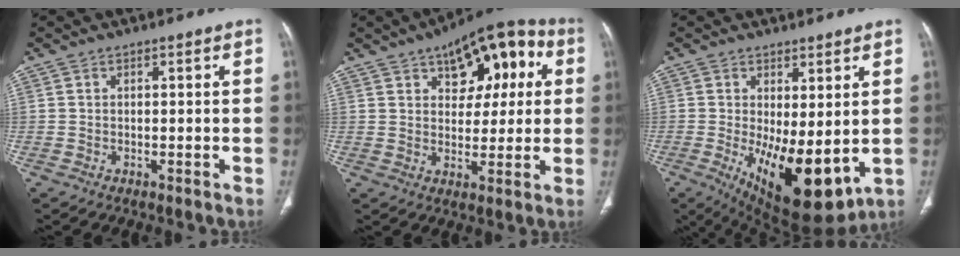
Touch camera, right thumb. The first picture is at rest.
{"total": 16.6, "force": [6.2, 8.9, 12.6], "torque": [-0.120, 0.011, 0.086]}
{"total": 14.7, "force": [-1.8, 6.1, 13.2], "torque": [-0.200, -0.033, -0.006]}